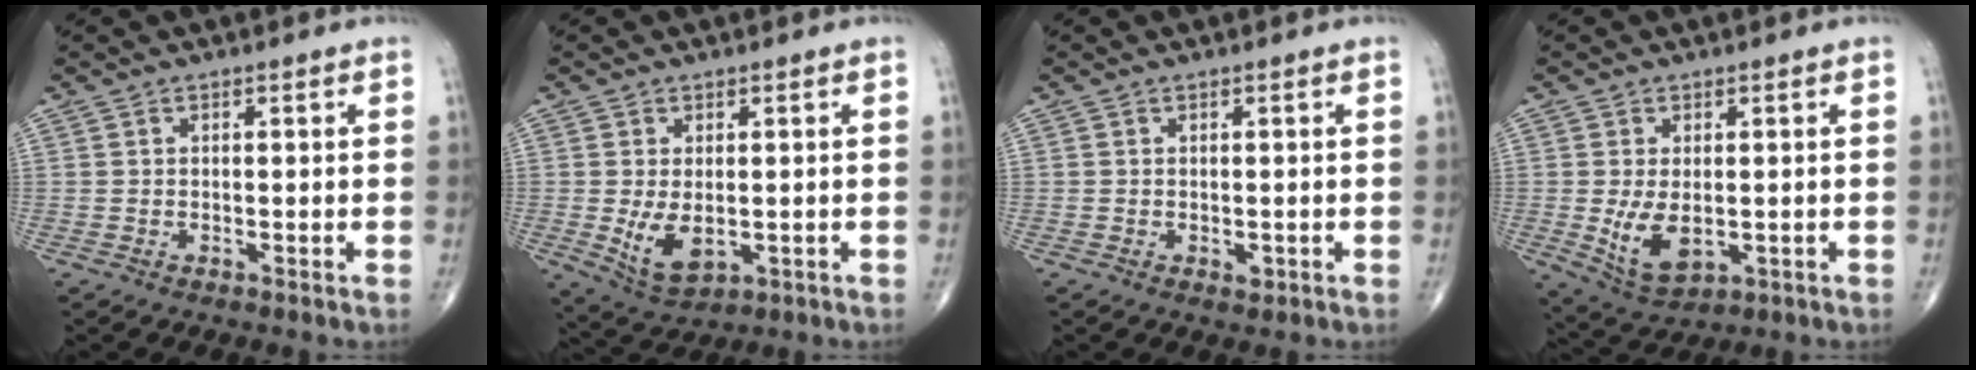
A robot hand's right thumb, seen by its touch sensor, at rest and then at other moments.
{"total": 6.6, "force": [-0.7, 3.7, 5.4], "torque": [-0.094, -0.016, 0.002]}
{"total": 1.1, "force": [-0.3, 0.7, 0.9], "torque": [-0.010, -0.003, -0.002]}
{"total": 7.6, "force": [-0.8, 4.3, 6.2], "torque": [-0.111, -0.017, 0.000]}